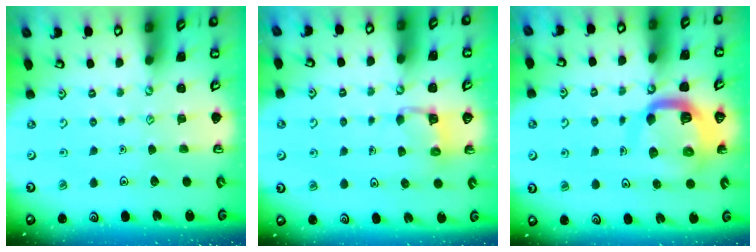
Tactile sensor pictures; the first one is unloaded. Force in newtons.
{"total": 3.3, "press": 3.3, "slide": 0.3}
{"total": 12.8, "press": 12.7, "slide": 1.6}